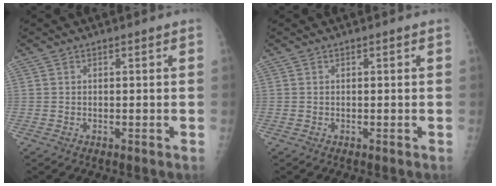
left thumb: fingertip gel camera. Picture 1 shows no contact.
{"total": 0.0}